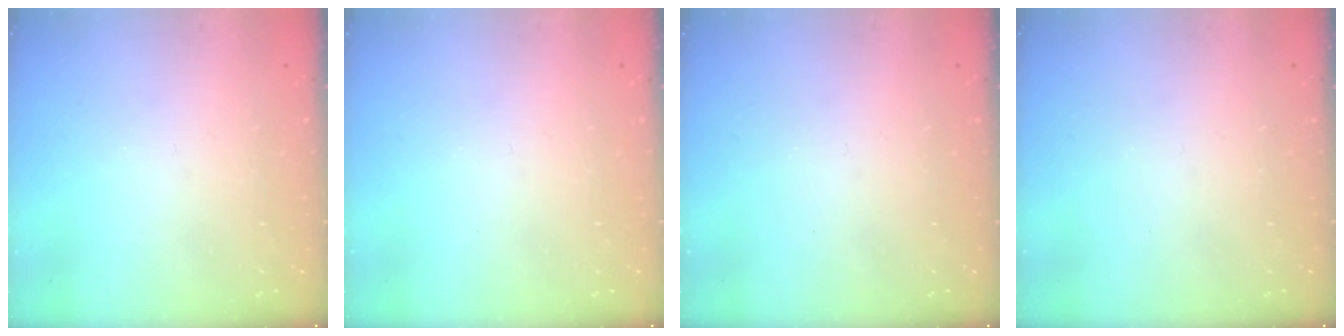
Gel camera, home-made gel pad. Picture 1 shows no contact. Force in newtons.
{"total": 0.0}
{"total": 0.0}
{"total": 0.0}